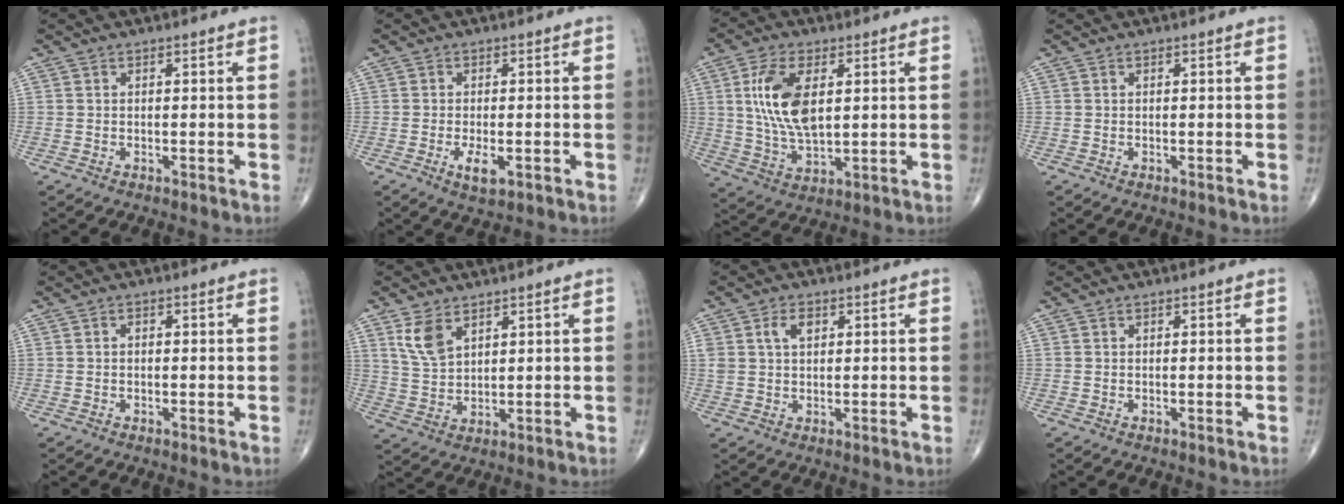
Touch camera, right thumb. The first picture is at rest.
{"total": 3.8, "force": [-1.2, 1.6, 3.3], "torque": [-0.059, -0.006, -0.018]}
{"total": 12.7, "force": [2.9, 6.3, 10.6], "torque": [-0.209, -0.013, 0.061]}
{"total": 0.0}
{"total": 0.9, "force": [0.1, 0.5, 0.7], "torque": [-0.012, 0.004, 0.002]}
{"total": 6.3, "force": [3.6, 3.5, 3.8], "torque": [-0.068, -0.015, 0.081]}
{"total": 4.2, "force": [1.6, 2.6, 2.9], "torque": [-0.046, 0.000, 0.033]}
{"total": 0.0}